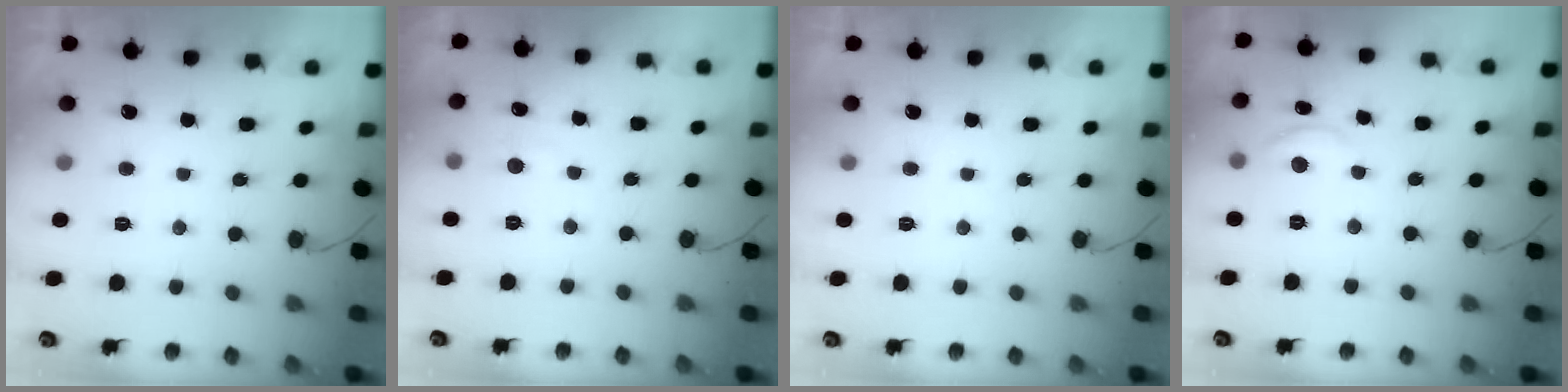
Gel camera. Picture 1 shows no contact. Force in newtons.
{"total": 5.4, "press": 5.3, "slide": 0.8}
{"total": 0.0}
{"total": 9.0, "press": 9.0, "slide": 0.7}